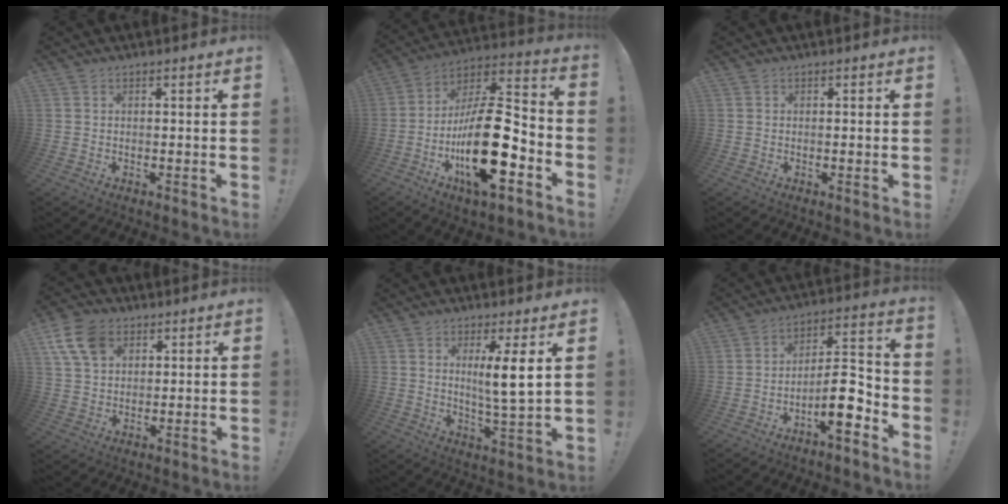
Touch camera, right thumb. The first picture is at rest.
{"total": 25.0, "force": [-7.7, 9.4, 21.9], "torque": [-0.398, 0.042, -0.123]}
{"total": 0.8, "force": [-0.3, -0.2, 0.7], "torque": [-0.010, -0.001, -0.007]}
{"total": 11.7, "force": [5.5, 8.0, 6.5], "torque": [-0.121, -0.017, 0.108]}
{"total": 8.4, "force": [2.6, -0.1, 8.0], "torque": [-0.139, -0.012, 0.036]}
{"total": 12.1, "force": [-6.2, 3.5, 9.8], "torque": [-0.151, 0.035, -0.101]}